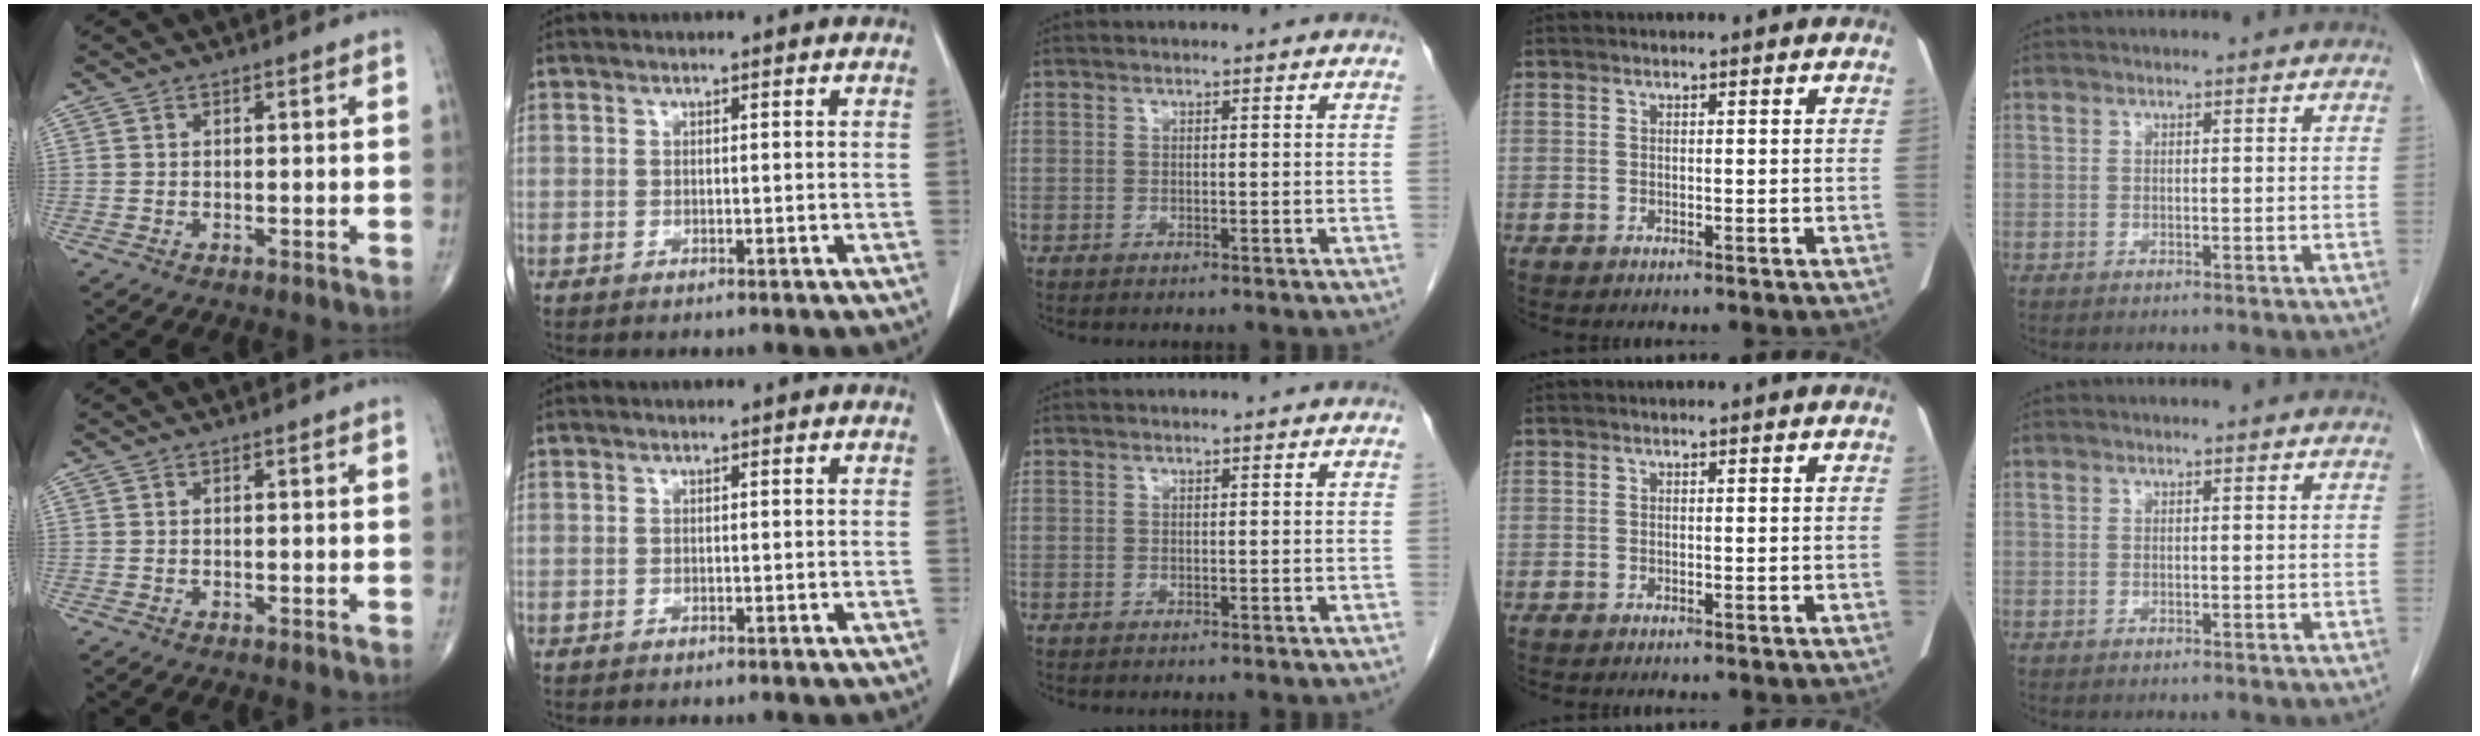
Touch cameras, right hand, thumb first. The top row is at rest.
{}